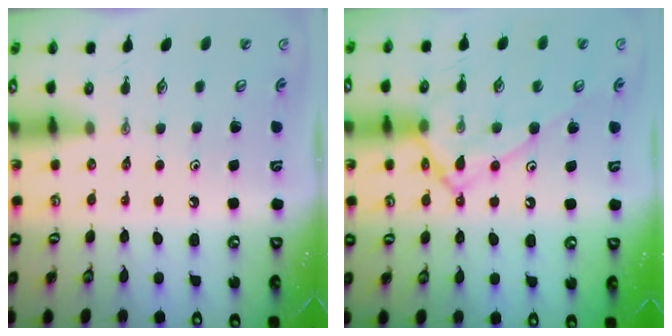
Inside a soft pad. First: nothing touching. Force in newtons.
{"total": 15.7, "press": 15.6, "slide": 1.3}